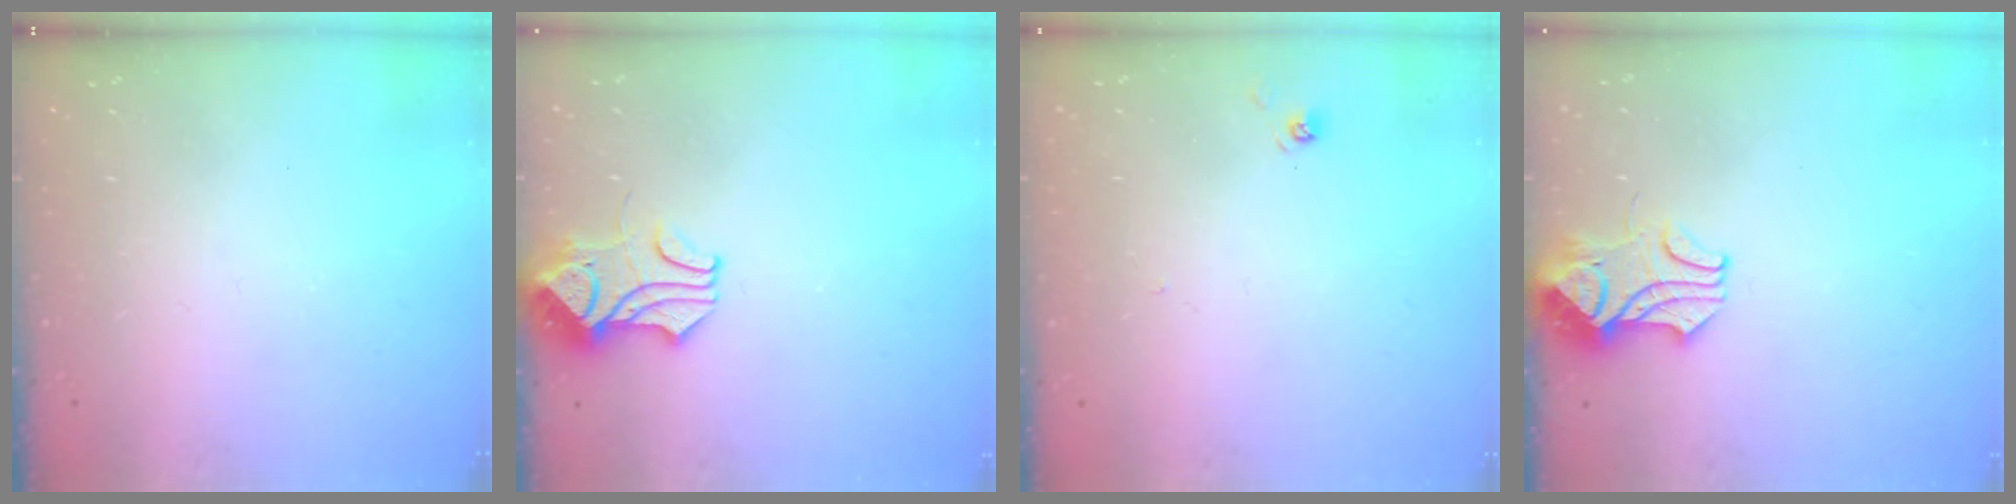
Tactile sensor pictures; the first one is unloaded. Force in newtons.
{"total": 1.9, "press": 1.8, "slide": 0.7}
{"total": 2.7, "press": 2.7, "slide": 0.2}
{"total": 2.4, "press": 2.3, "slide": 0.9}